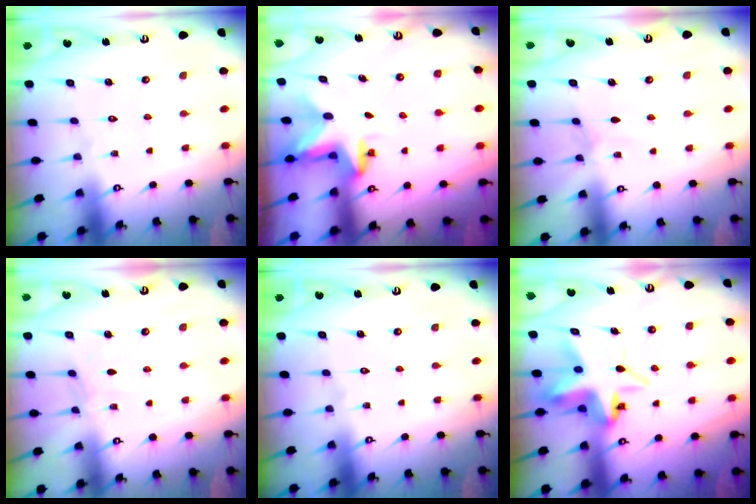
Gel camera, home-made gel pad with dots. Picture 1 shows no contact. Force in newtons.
{"total": 2.8, "press": 2.8, "slide": 0.2}
{"total": 2.1, "press": 2.1, "slide": 0.3}
{"total": 3.6, "press": 3.6, "slide": 0.4}
{"total": 0.0}
{"total": 7.7, "press": 7.6, "slide": 1.2}